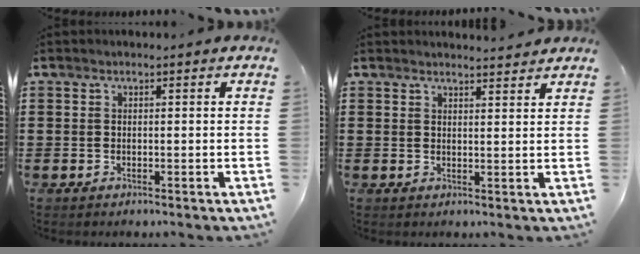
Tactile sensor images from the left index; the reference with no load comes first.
{"total": 2.2, "force": [2.2, -0.1, 0.2], "torque": [-0.010, -0.004, 0.042]}